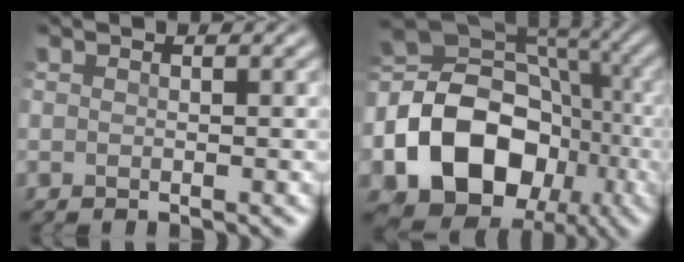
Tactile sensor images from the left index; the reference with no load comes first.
{"total": 16.3, "force": [-4.7, 12.8, 9.0], "torque": [-0.149, -0.014, -0.094]}